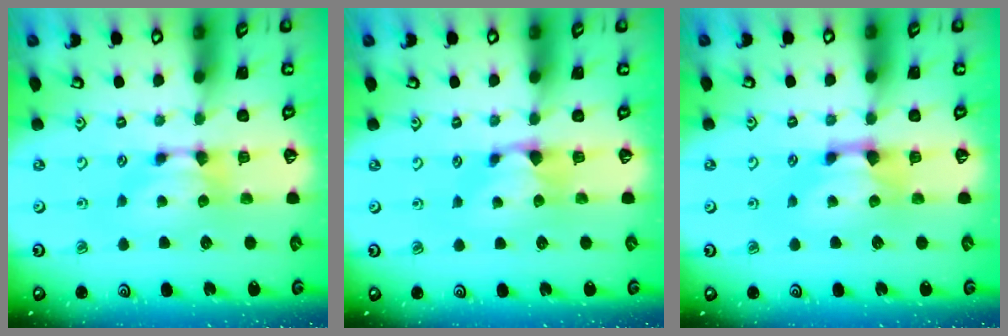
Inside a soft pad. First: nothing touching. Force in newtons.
{"total": 1.1, "press": 0.8, "slide": 0.7}
{"total": 1.6, "press": 1.1, "slide": 1.1}